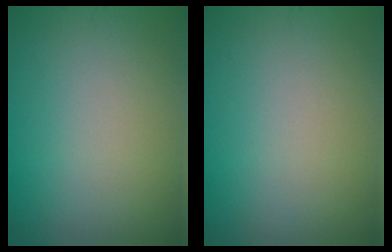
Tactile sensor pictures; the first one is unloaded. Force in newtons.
{"total": 0.0}